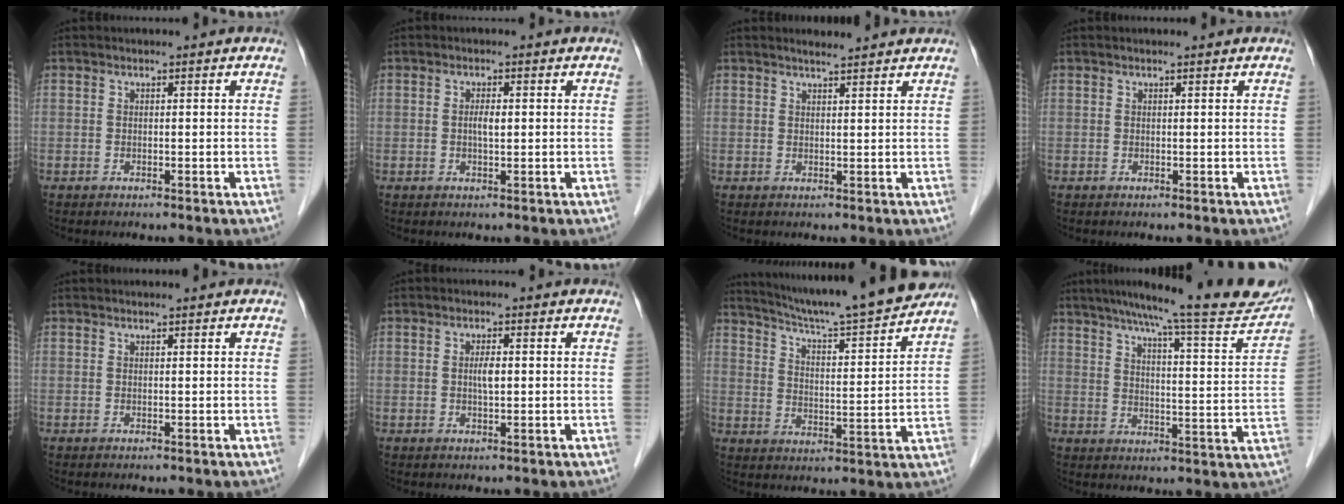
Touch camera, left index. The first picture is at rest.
{"total": 1.8, "force": [0.1, 0.5, 1.7], "torque": [-0.034, 0.002, 0.002]}
{"total": 3.8, "force": [3.5, 0.0, 1.4], "torque": [-0.024, 0.013, 0.047]}
{"total": 0.6, "force": [0.5, 0.0, 0.2], "torque": [-0.010, 0.006, 0.007]}
{"total": 1.1, "force": [1.1, -0.1, 0.3], "torque": [-0.007, 0.011, 0.017]}
{"total": 2.1, "force": [0.1, 0.5, 2.0], "torque": [-0.038, 0.001, 0.003]}
{"total": 18.0, "force": [16.4, -0.5, 7.5], "torque": [-0.121, -0.018, 0.239]}
{"total": 20.9, "force": [18.6, 1.7, 9.5], "torque": [-0.133, -0.032, 0.234]}